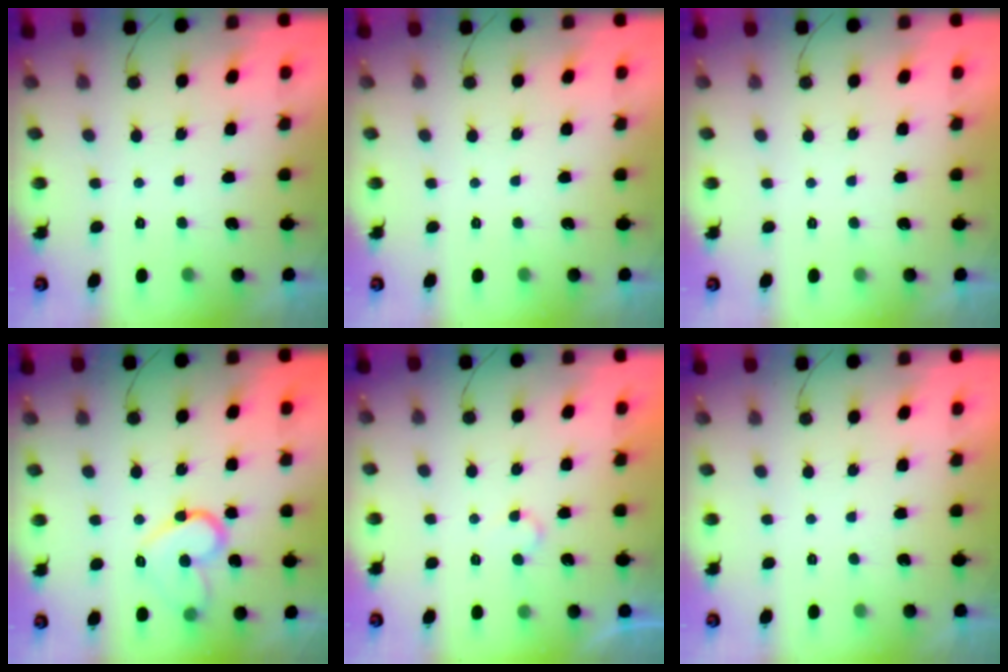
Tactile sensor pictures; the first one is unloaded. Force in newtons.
{"total": 0.0}
{"total": 1.8, "press": 1.8, "slide": 0.0}
{"total": 12.4, "press": 12.4, "slide": 0.8}
{"total": 5.6, "press": 5.5, "slide": 0.4}
{"total": 1.7, "press": 1.7, "slide": 0.0}